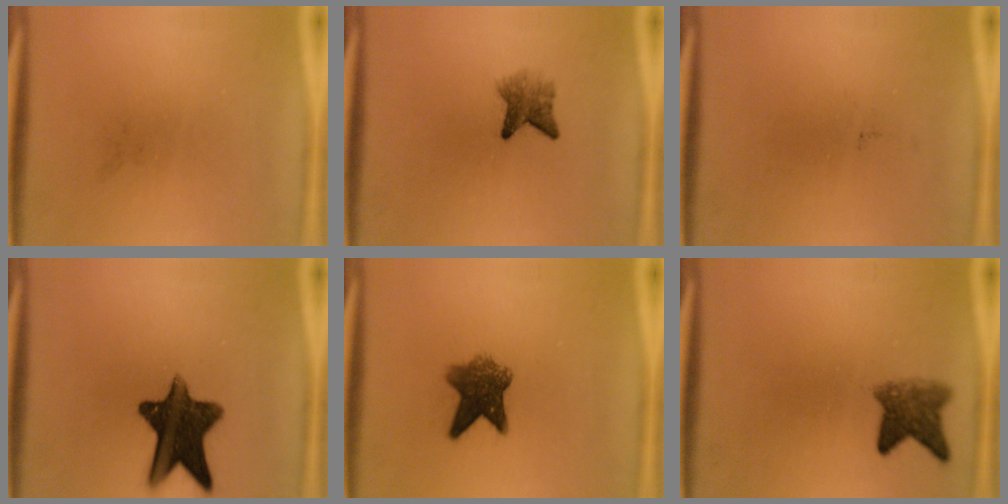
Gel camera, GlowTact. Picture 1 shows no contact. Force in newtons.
{"total": 3.6}
{"total": 0.0}
{"total": 13.2}
{"total": 6.8}
{"total": 4.5}